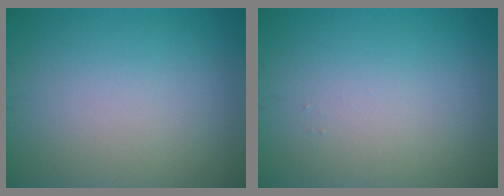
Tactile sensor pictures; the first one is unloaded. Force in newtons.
{"total": 0.0}